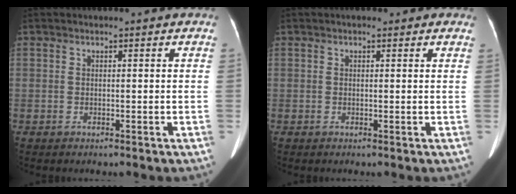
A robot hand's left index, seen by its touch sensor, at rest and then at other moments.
{"total": 1.4, "force": [1.0, 0.7, 0.8], "torque": [-0.010, 0.008, 0.008]}